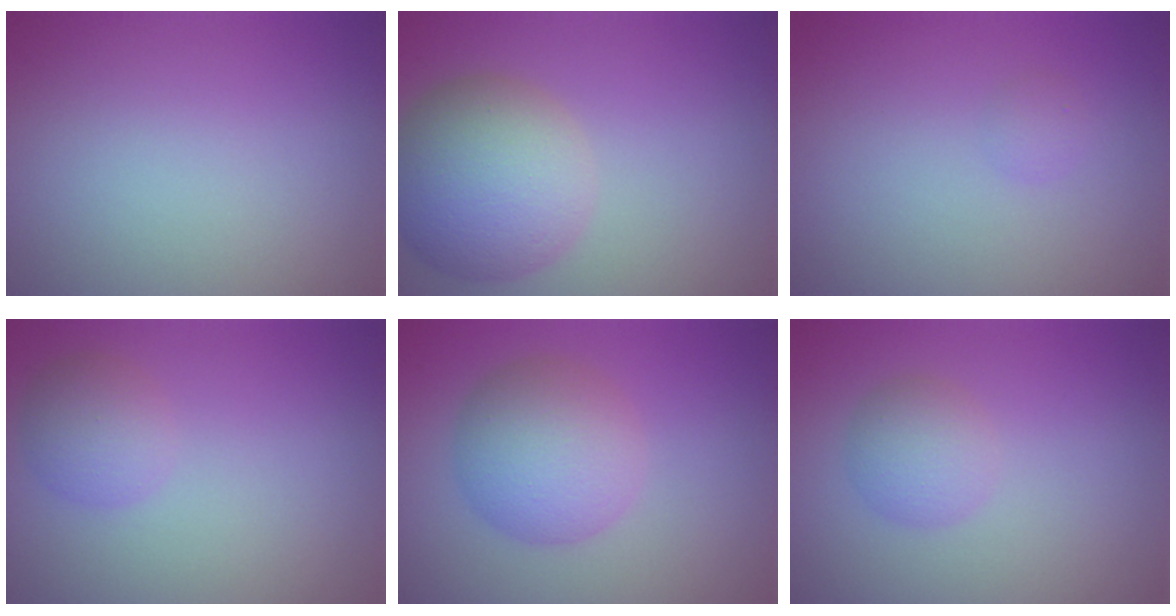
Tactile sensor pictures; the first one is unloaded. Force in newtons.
{"total": 7.7, "press": 7.7, "slide": 0.3}
{"total": 0.7, "press": 0.7, "slide": 0.0}
{"total": 2.5, "press": 2.5, "slide": 0.2}
{"total": 5.6, "press": 5.6, "slide": 0.1}
{"total": 2.4, "press": 2.4, "slide": 0.1}